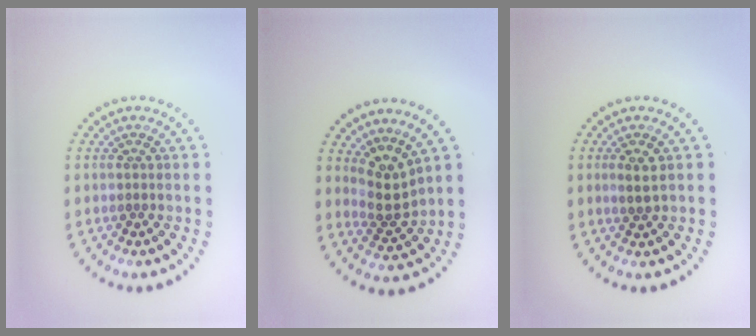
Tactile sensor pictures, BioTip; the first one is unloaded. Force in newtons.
{"total": 3.0, "press": 2.2, "slide": 2.1}
{"total": 1.8, "press": 1.7, "slide": 0.6}